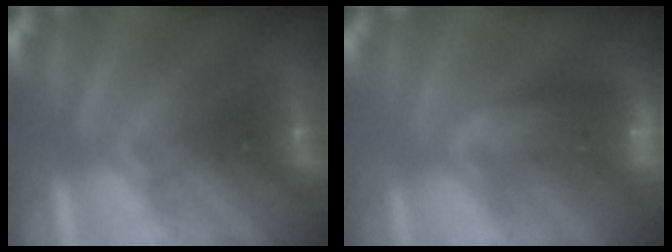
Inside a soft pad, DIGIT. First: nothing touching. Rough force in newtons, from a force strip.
{"total": 8.3}